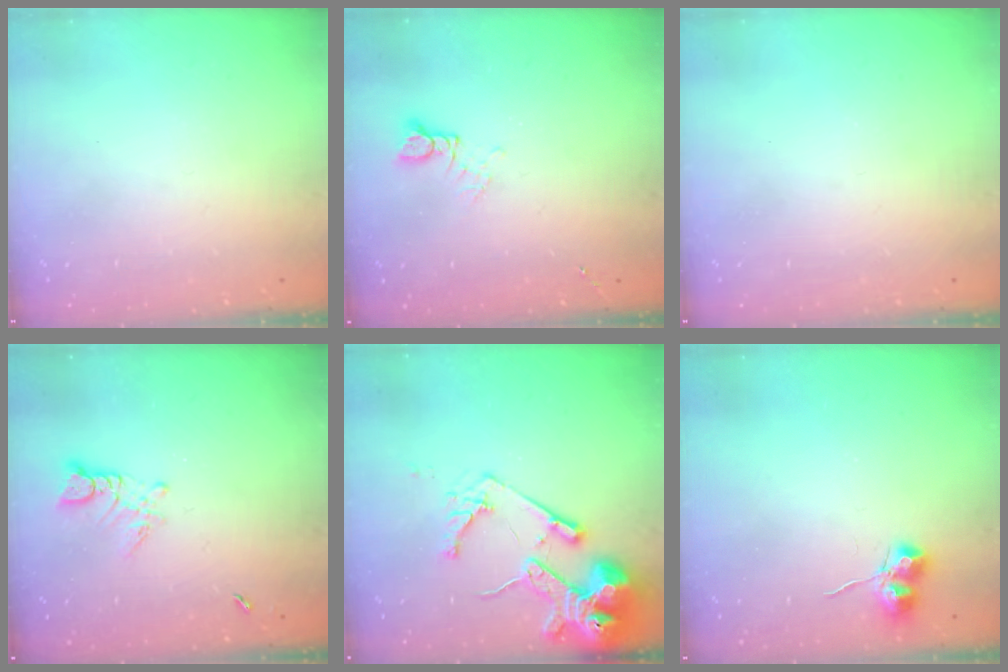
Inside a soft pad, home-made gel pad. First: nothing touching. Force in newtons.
{"total": 2.6, "press": 2.6, "slide": 0.1}
{"total": 0.0}
{"total": 3.4, "press": 3.4, "slide": 0.4}
{"total": 15.5, "press": 15.4, "slide": 2.1}
{"total": 7.3, "press": 7.2, "slide": 1.2}